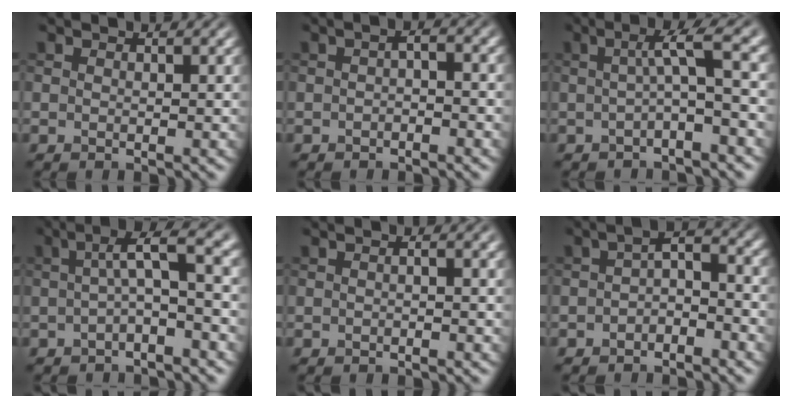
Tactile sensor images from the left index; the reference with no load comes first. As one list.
[{"total": 1.4, "force": [-0.7, 0.5, 1.1], "torque": [-0.022, 0.005, -0.015]}, {"total": 4.0, "force": [-0.2, 0.6, 3.9], "torque": [-0.063, 0.014, -0.010]}, {"total": 4.6, "force": [0.2, 0.9, 4.5], "torque": [-0.074, 0.019, -0.006]}, {"total": 0.7, "force": [-0.2, 0.0, 0.6], "torque": [-0.015, 0.005, -0.007]}, {"total": 3.2, "force": [-1.3, 1.6, 2.4], "torque": [-0.040, 0.012, -0.032]}]